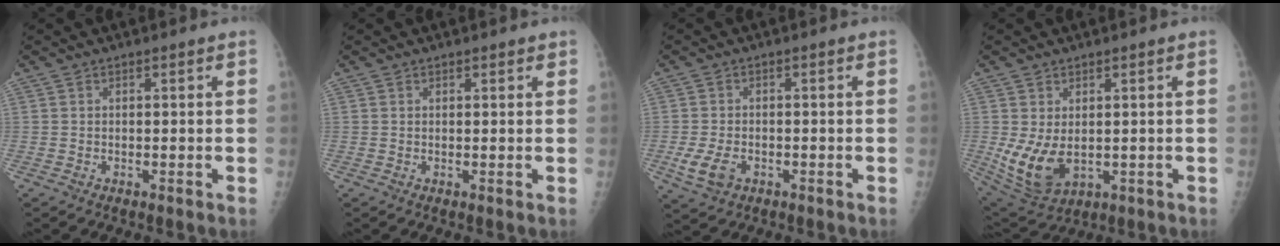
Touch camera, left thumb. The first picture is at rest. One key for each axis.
{"total": 0.7, "fx": 0.6, "fy": 0.4, "fz": 0.1, "tx": 0.004, "ty": -0.005, "tz": 0.005}
{"total": 5.2, "fx": -1.7, "fy": 3.5, "fz": 3.4, "tx": -0.070, "ty": 0.000, "tz": -0.026}
{"total": 9.1, "fx": -0.2, "fy": 5.9, "fz": 6.9, "tx": -0.129, "ty": -0.015, "tz": 0.020}